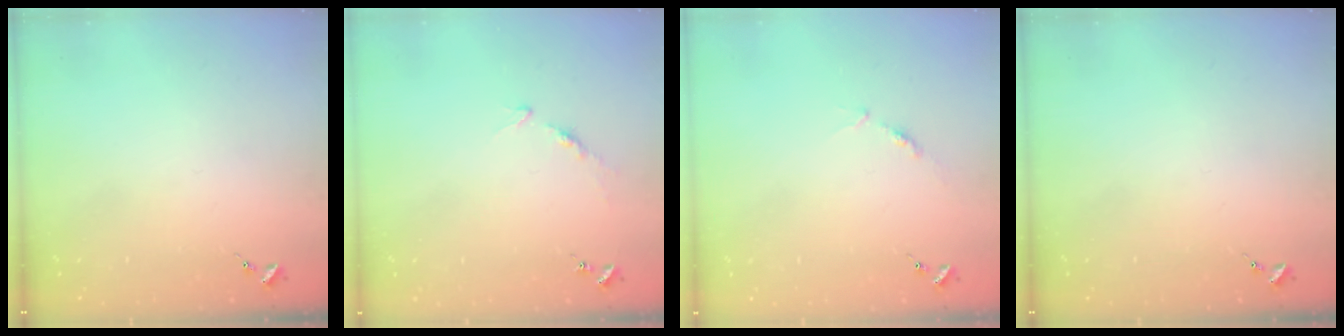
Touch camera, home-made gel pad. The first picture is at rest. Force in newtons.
{"total": 4.9, "press": 4.8, "slide": 0.6}
{"total": 4.7, "press": 4.7, "slide": 0.5}
{"total": 0.0}